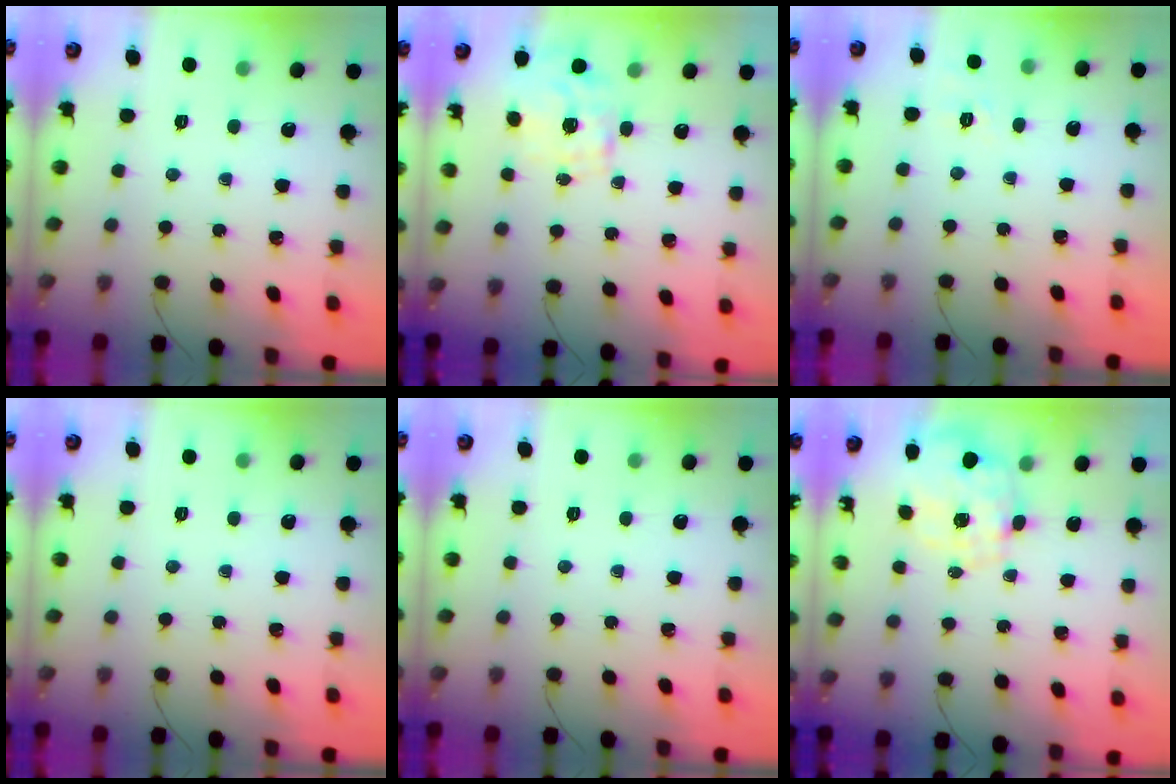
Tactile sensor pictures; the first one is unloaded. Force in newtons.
{"total": 1.7, "press": 1.5, "slide": 0.8}
{"total": 1.7, "press": 0.2, "slide": 1.7}
{"total": 0.0}
{"total": 0.0}
{"total": 2.3, "press": 2.1, "slide": 1.1}